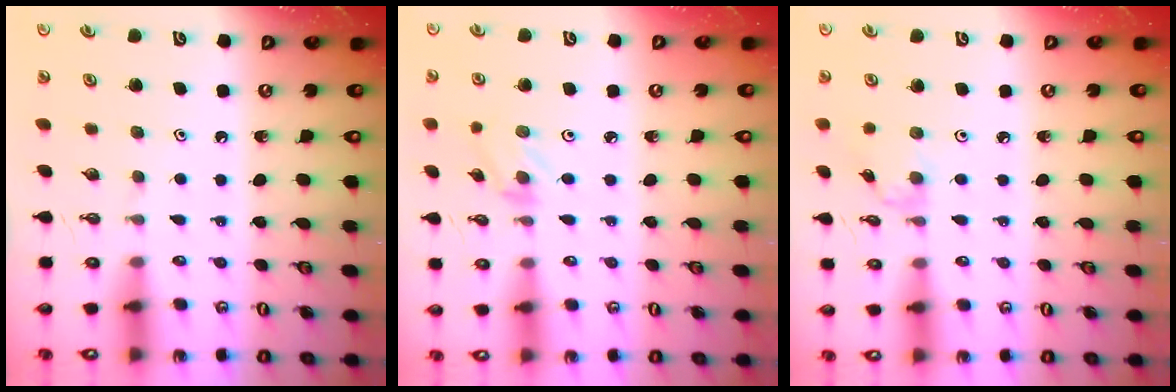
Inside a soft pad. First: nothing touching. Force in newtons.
{"total": 1.6, "press": 1.5, "slide": 0.3}
{"total": 0.9, "press": 0.9, "slide": 0.3}